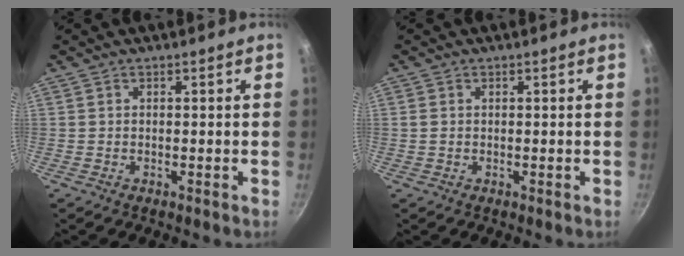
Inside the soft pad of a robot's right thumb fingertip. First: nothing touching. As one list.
[{"total": 1.1, "force": [0.1, 0.9, 0.6], "torque": [-0.012, 0.003, 0.002]}]